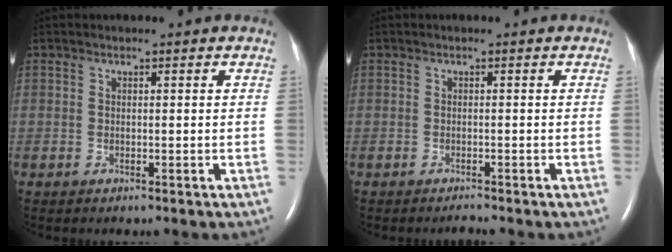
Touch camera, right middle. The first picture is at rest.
{"total": 0.6, "force": [-0.6, -0.2, 0.0], "torque": [-0.001, -0.003, -0.007]}